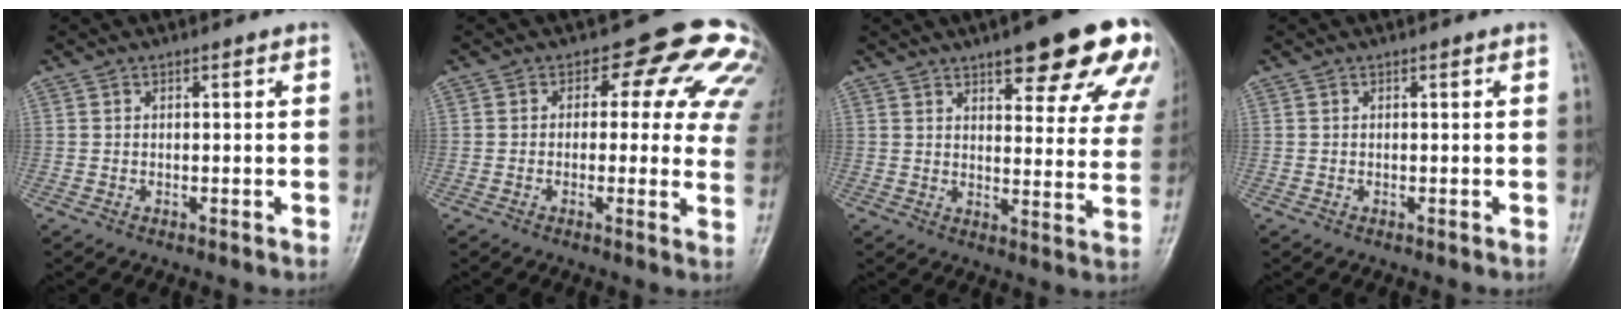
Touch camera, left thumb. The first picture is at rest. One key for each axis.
{"total": 13.6, "fx": 5.5, "fy": 7.9, "fz": 9.6, "tx": -0.057, "ty": -0.012, "tz": 0.039}
{"total": 19.5, "fx": 12.1, "fy": 6.0, "fz": 14.1, "tx": -0.139, "ty": -0.041, "tz": 0.146}
{"total": 0.0}